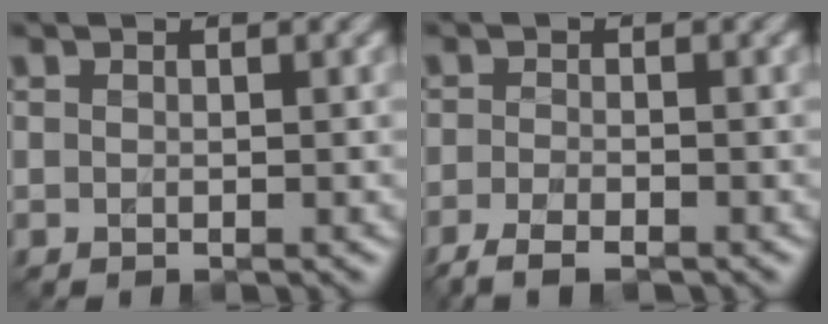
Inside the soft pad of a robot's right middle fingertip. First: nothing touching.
{"total": 3.2, "force": [-2.4, 0.8, 2.1], "torque": [-0.046, -0.007, -0.050]}